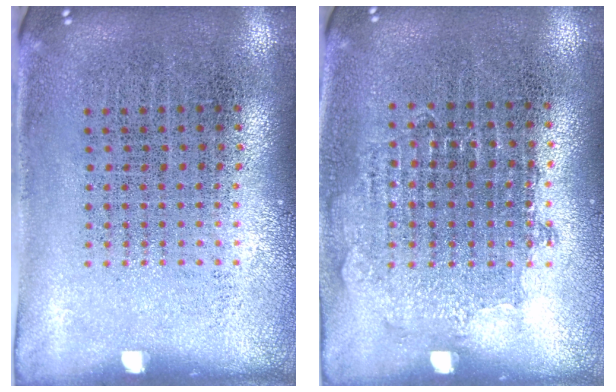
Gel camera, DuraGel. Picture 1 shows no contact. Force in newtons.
{"total": 0.8, "press": 0.8, "slide": 0.2}